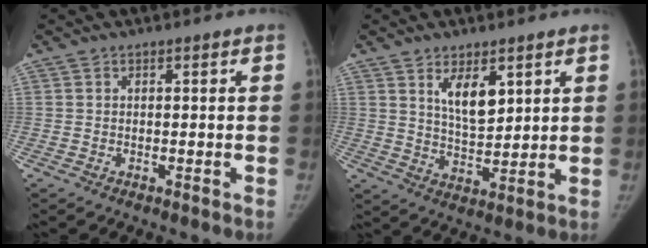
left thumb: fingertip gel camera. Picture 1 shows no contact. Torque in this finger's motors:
{"motor_torque": [0.77, 0.64, 0.97, -0.75, 0.12]}